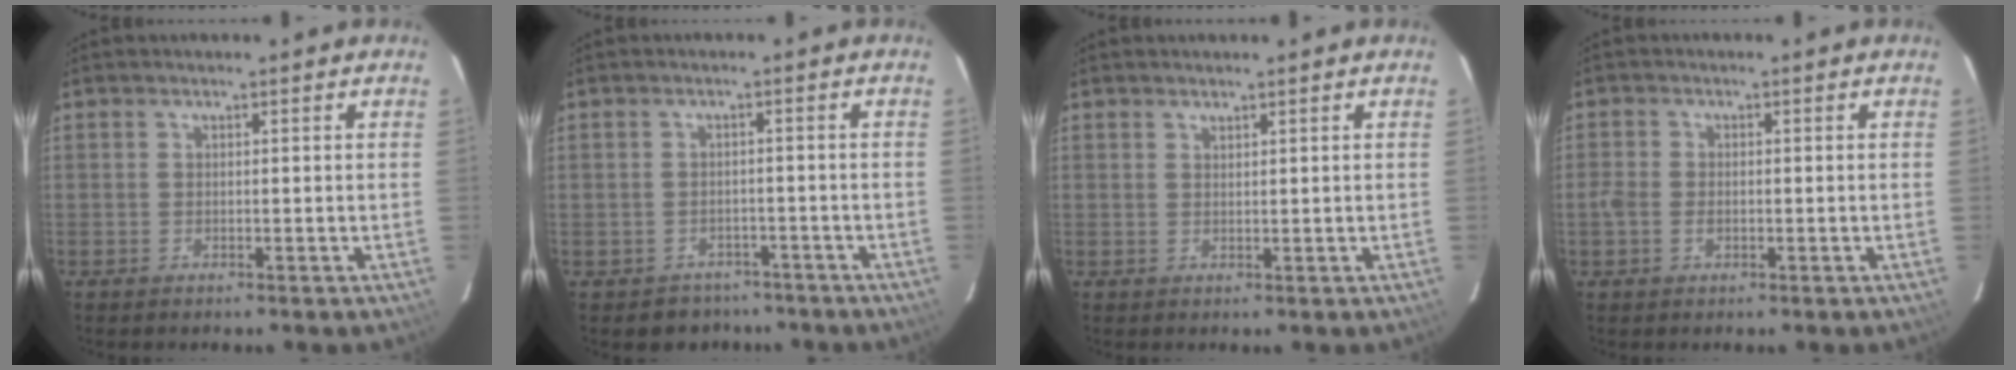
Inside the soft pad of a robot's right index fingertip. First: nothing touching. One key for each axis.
{"total": 5.4, "fx": -3.8, "fy": 3.8, "fz": 0.2, "tx": -0.010, "ty": 0.030, "tz": -0.048}
{"total": 0.9, "fx": 0.8, "fy": 0.2, "fz": 0.2, "tx": -0.004, "ty": 0.002, "tz": 0.015}
{"total": 2.8, "fx": -0.9, "fy": 1.9, "fz": 1.8, "tx": -0.041, "ty": 0.002, "tz": -0.017}